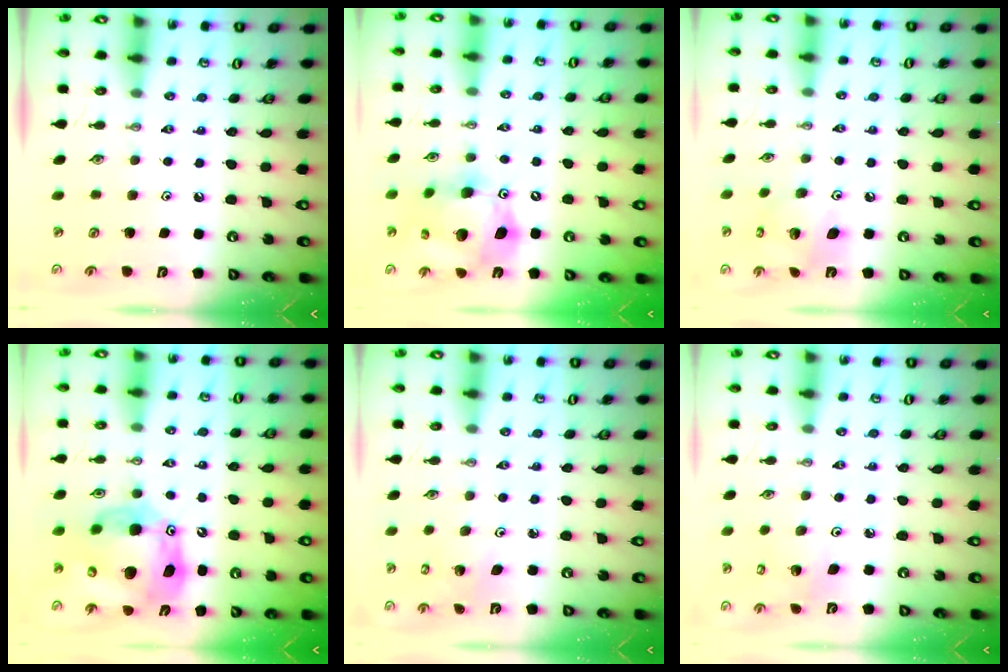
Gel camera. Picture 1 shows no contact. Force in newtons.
{"total": 17.5, "press": 17.3, "slide": 2.8}
{"total": 9.3, "press": 9.3, "slide": 0.7}
{"total": 18.0, "press": 17.8, "slide": 2.2}
{"total": 2.0, "press": 2.0, "slide": 0.2}
{"total": 4.1, "press": 3.7, "slide": 1.8}